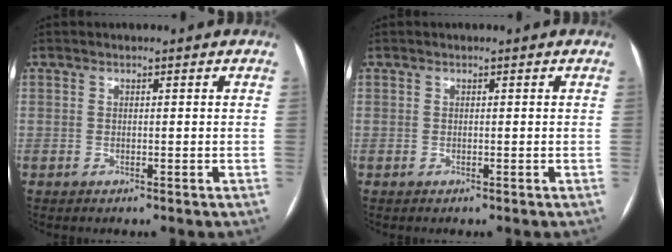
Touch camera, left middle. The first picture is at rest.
{"total": 0.0}